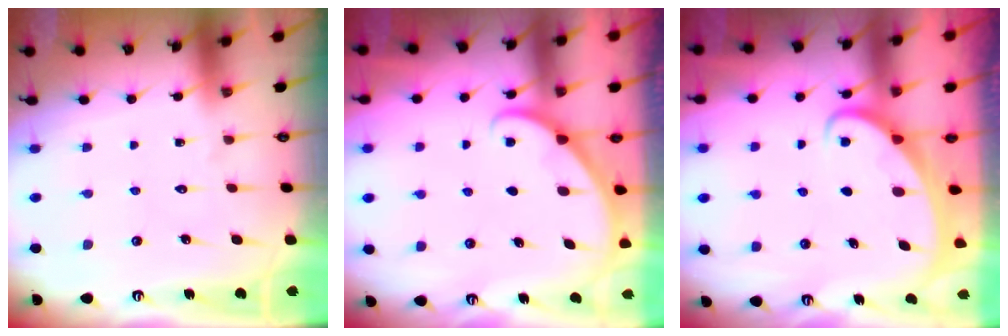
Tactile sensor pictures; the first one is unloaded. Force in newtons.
{"total": 2.8, "press": 2.8, "slide": 0.2}
{"total": 2.0, "press": 2.0, "slide": 0.2}